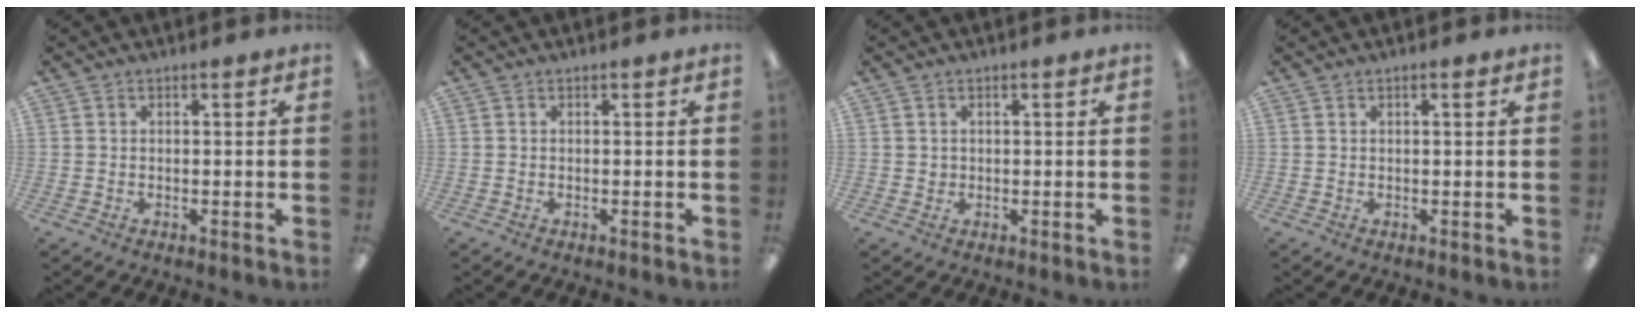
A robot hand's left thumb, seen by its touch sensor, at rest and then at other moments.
{"total": 0.0}
{"total": 1.2, "force": [0.5, 1.0, 0.3], "torque": [-0.007, 0.005, 0.009]}
{"total": 1.2, "force": [0.6, 0.2, 1.0], "torque": [-0.020, 0.002, 0.009]}